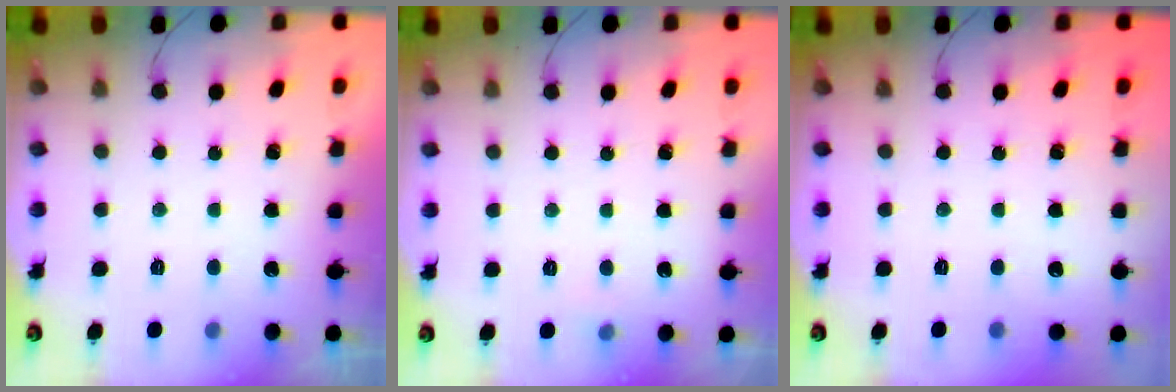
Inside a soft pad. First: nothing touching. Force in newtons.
{"total": 3.0, "press": 2.8, "slide": 1.1}
{"total": 0.0}